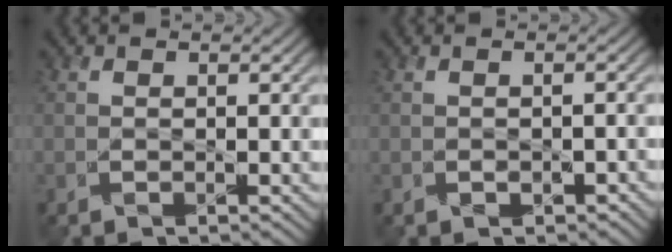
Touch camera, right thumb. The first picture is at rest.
{"total": 1.4, "force": [-0.6, 0.8, 0.9], "torque": [-0.017, -0.005, -0.007]}